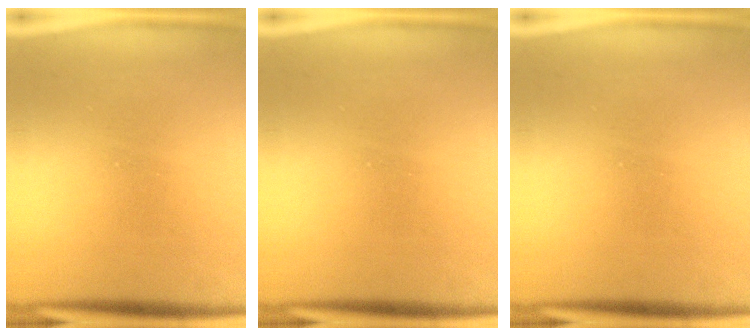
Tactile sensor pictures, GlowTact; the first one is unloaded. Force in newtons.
{"total": 0.0}
{"total": 0.0}